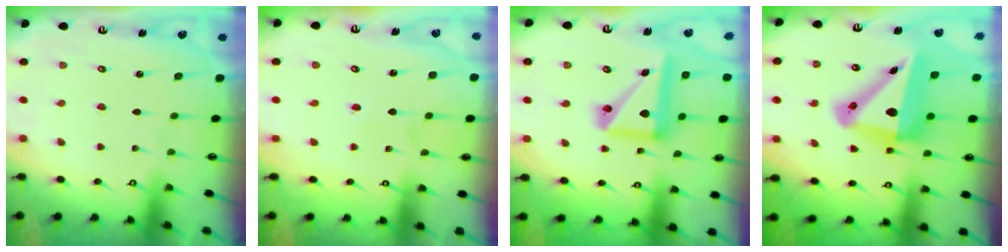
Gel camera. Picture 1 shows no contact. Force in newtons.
{"total": 2.8, "press": 2.6, "slide": 0.9}
{"total": 16.1, "press": 16.0, "slide": 2.1}
{"total": 15.2, "press": 14.9, "slide": 3.2}